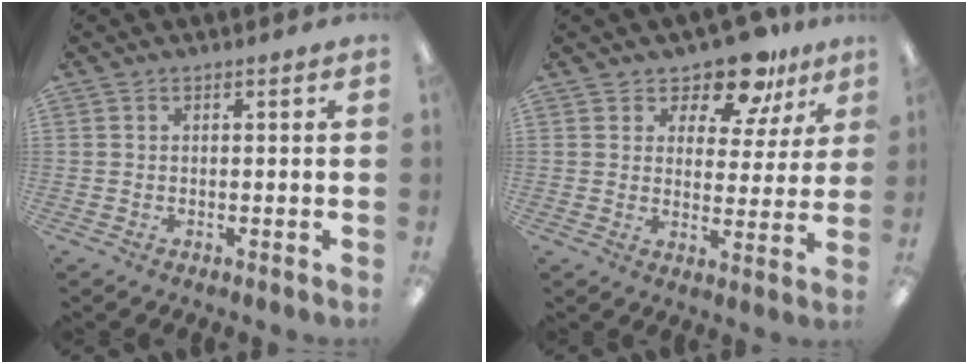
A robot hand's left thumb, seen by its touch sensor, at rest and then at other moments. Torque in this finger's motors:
{"motor_torque": [0.19, 0.32, -0.42, -0.03, -0.01]}